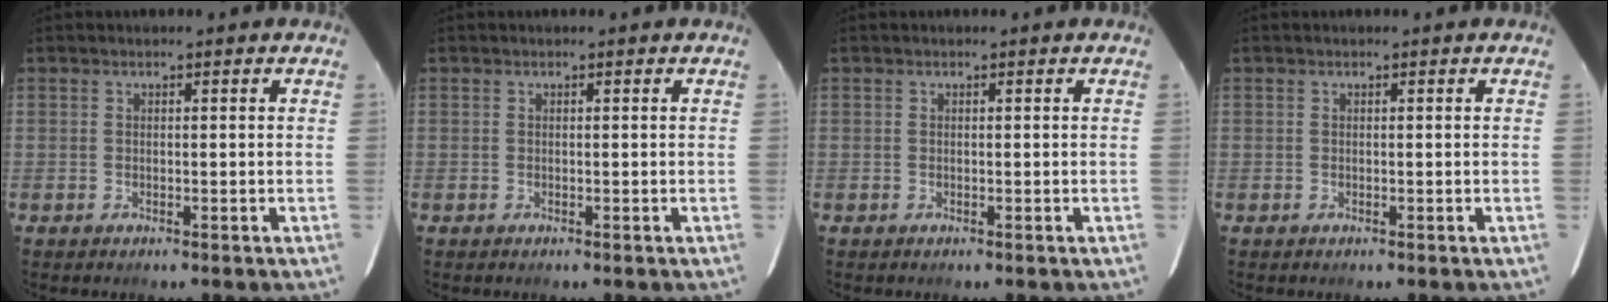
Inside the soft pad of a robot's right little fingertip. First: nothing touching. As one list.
[{"total": 0.0}, {"total": 0.0}, {"total": 0.0}]